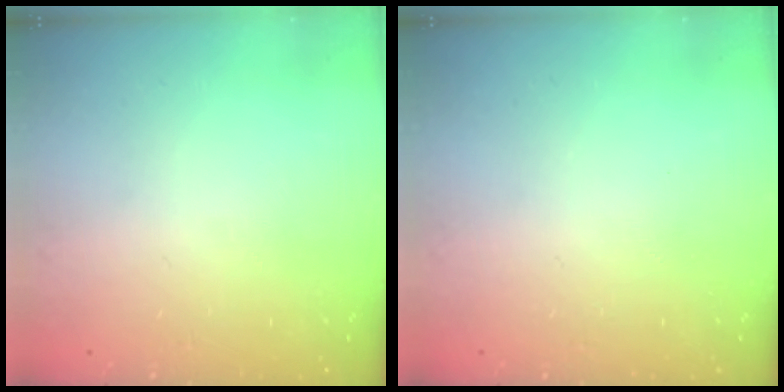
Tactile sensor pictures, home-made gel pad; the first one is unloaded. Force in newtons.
{"total": 0.0}